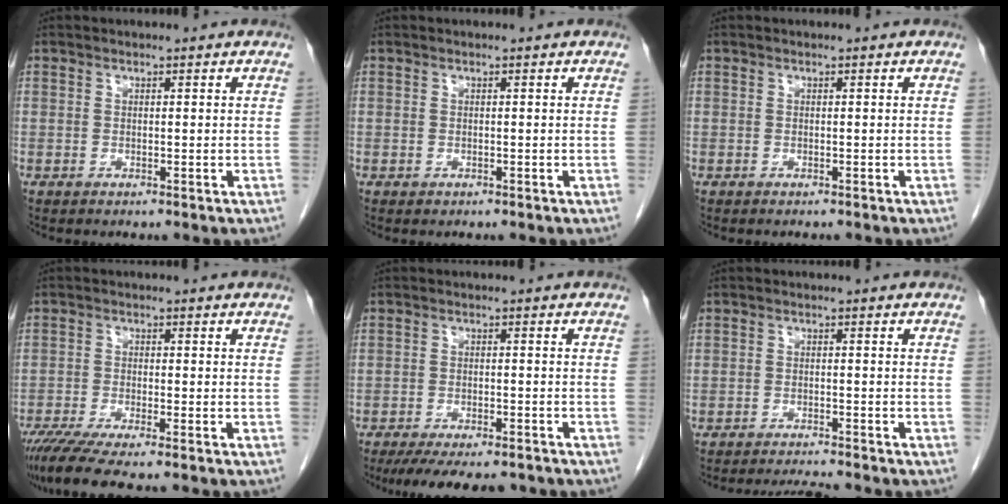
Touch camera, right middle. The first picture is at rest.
{"total": 0.0}
{"total": 0.6, "force": [-0.6, 0.1, 0.1], "torque": [-0.004, -0.002, -0.011]}
{"total": 7.2, "force": [-5.8, -0.1, 4.2], "torque": [-0.067, -0.021, -0.099]}
{"total": 12.1, "force": [-10.3, 3.1, 5.5], "torque": [-0.091, -0.008, -0.138]}
{"total": 4.4, "force": [-4.2, -0.9, 0.9], "torque": [-0.014, -0.014, -0.066]}